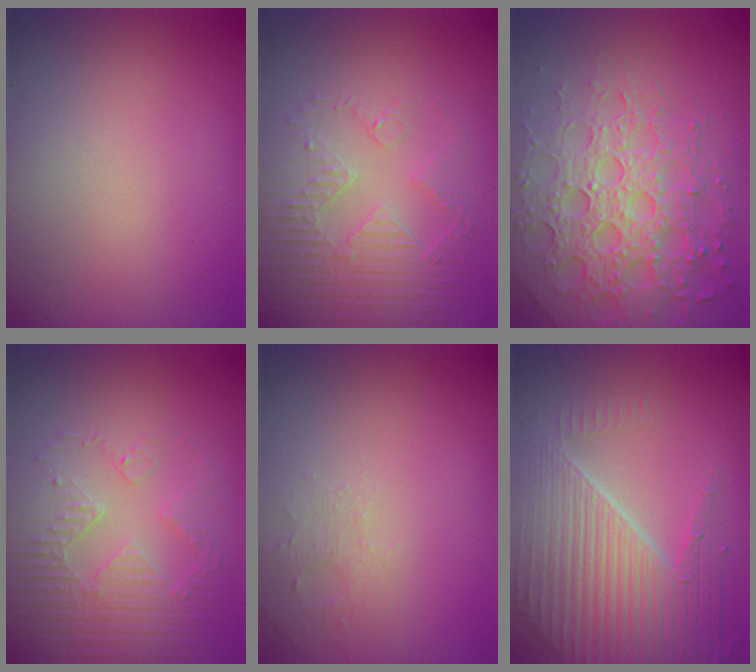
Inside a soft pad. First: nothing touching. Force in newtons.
{"total": 5.2, "press": 3.5, "slide": 3.9}
{"total": 7.3, "press": 7.1, "slide": 1.7}
{"total": 5.2, "press": 3.5, "slide": 3.9}
{"total": 1.6, "press": 1.5, "slide": 0.4}
{"total": 8.5, "press": 5.6, "slide": 6.3}